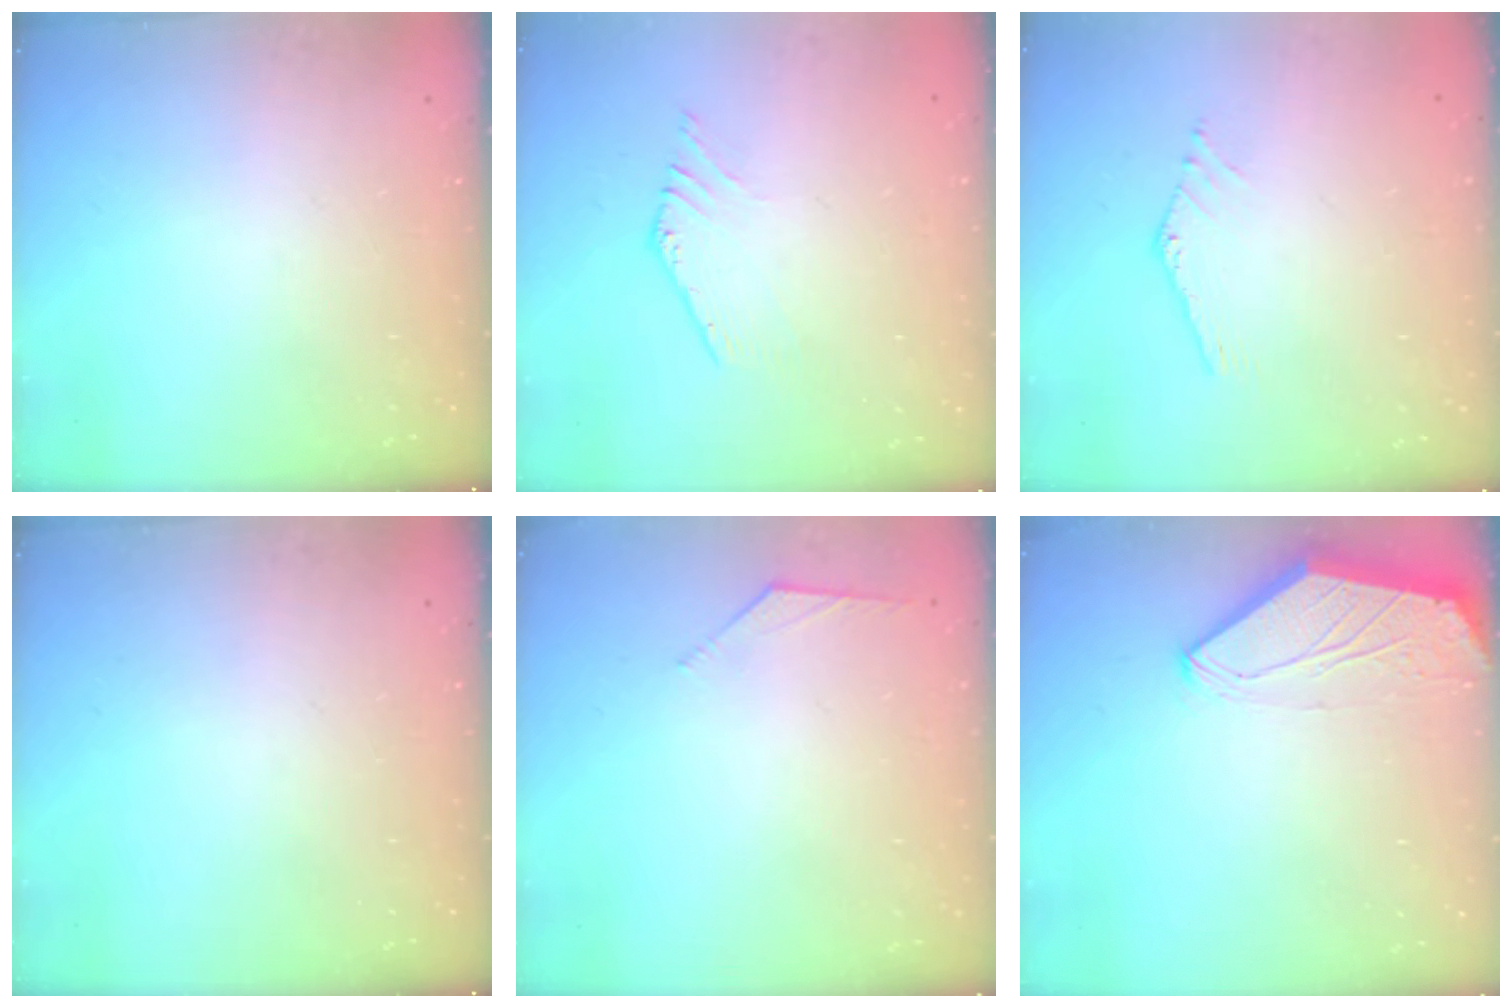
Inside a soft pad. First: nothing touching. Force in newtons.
{"total": 0.0}
{"total": 0.0}
{"total": 0.0}
{"total": 2.5, "press": 2.4, "slide": 0.7}
{"total": 0.0}